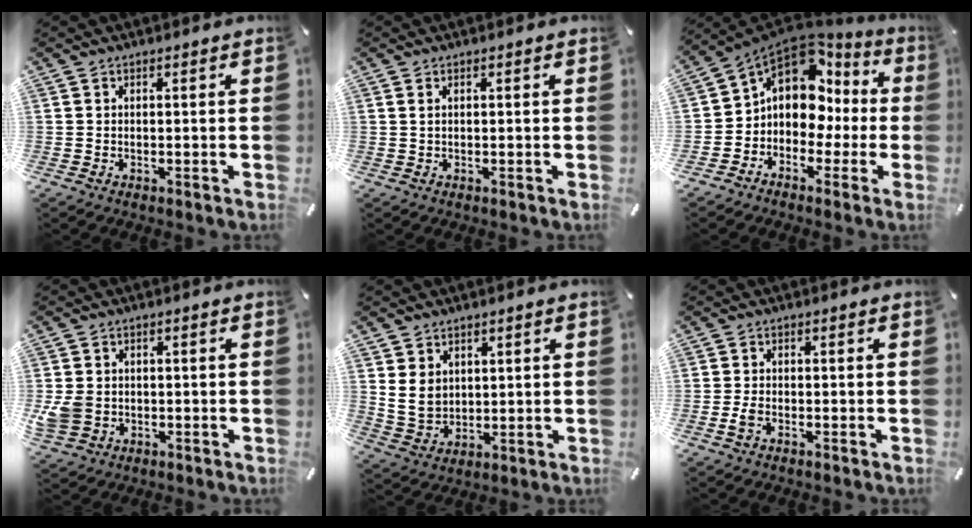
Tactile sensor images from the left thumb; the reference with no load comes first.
{"total": 0.8, "force": [0.3, 0.3, 0.7], "torque": [-0.015, 0.001, 0.005]}
{"total": 11.1, "force": [2.7, 9.4, 5.4], "torque": [-0.107, -0.021, 0.050]}
{"total": 5.6, "force": [-0.5, 4.9, 2.7], "torque": [-0.061, 0.003, -0.009]}
{"total": 6.5, "force": [2.5, 5.6, 2.1], "torque": [-0.053, -0.002, 0.048]}
{"total": 2.0, "force": [-0.8, 1.0, 1.5], "torque": [-0.042, -0.003, -0.018]}